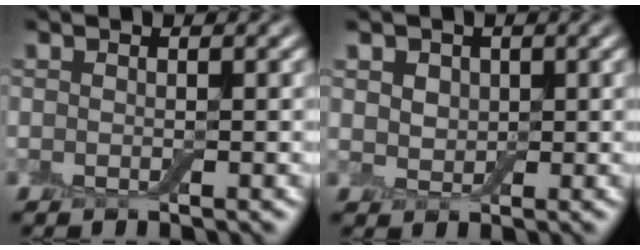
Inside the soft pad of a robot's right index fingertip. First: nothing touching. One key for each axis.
{"total": 3.3, "fx": 1.5, "fy": 2.5, "fz": 1.6, "tx": -0.035, "ty": 0.011, "tz": 0.017}